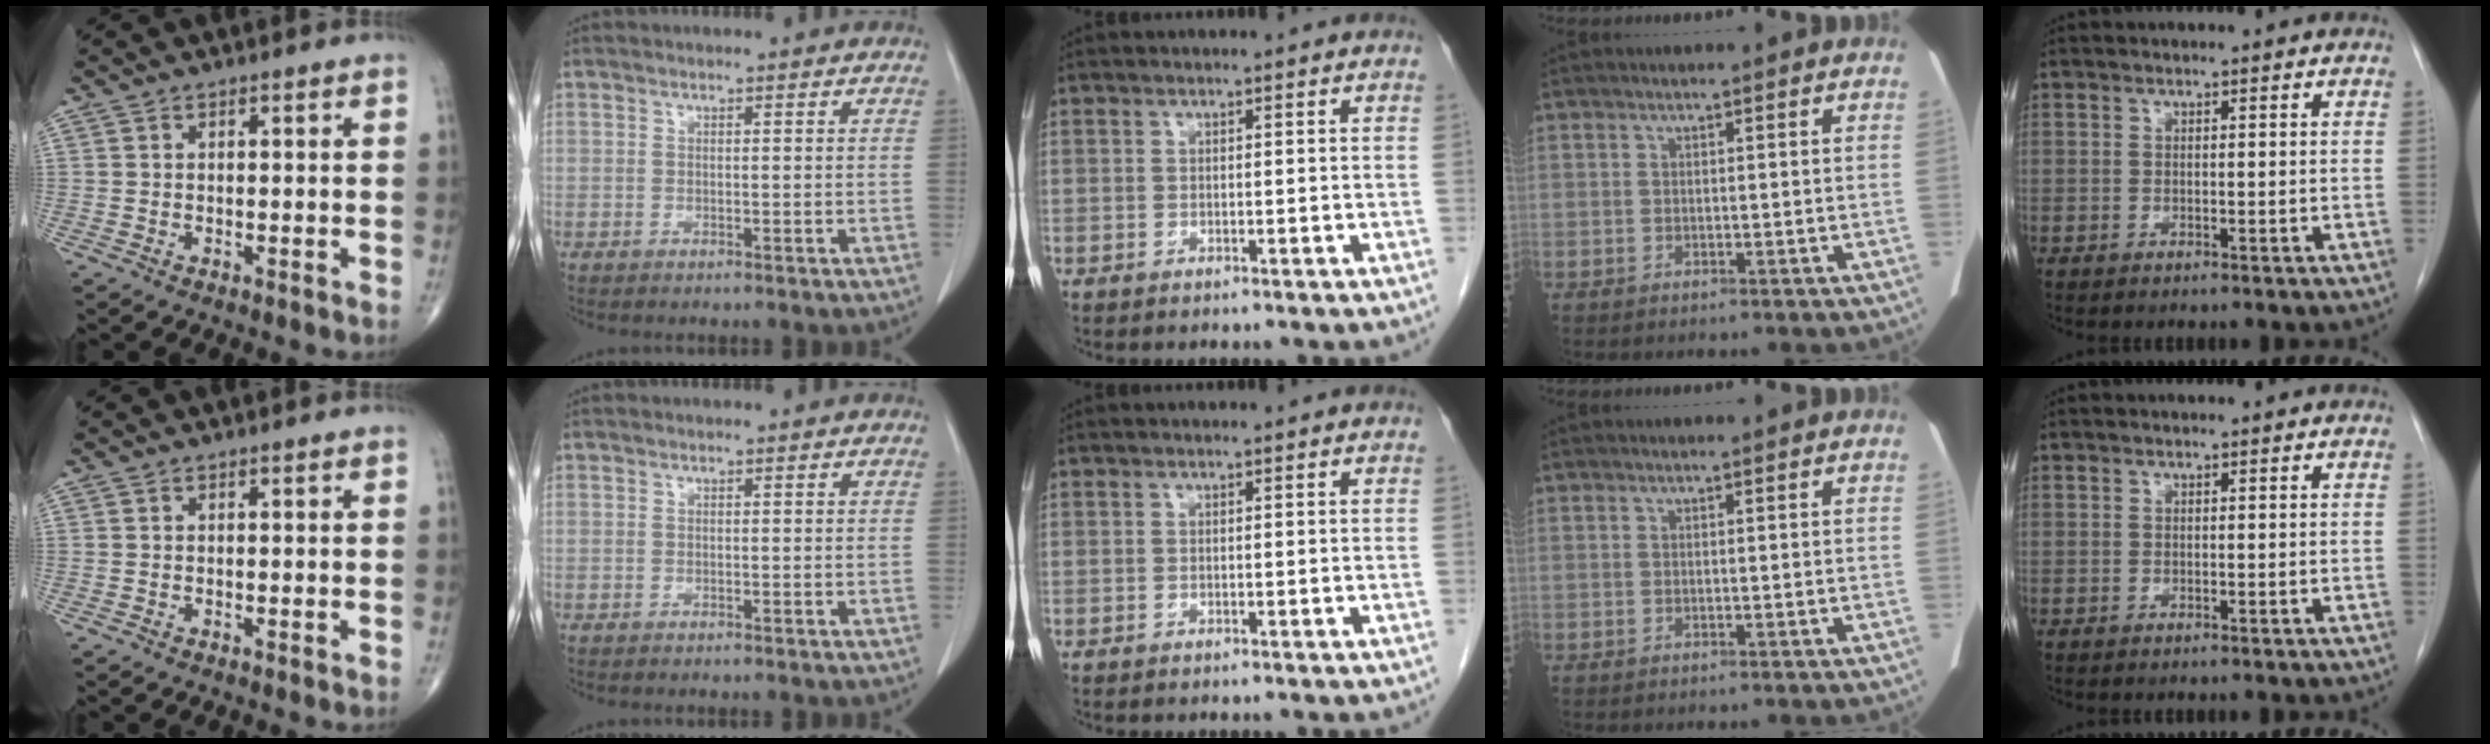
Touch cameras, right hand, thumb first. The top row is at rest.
{}